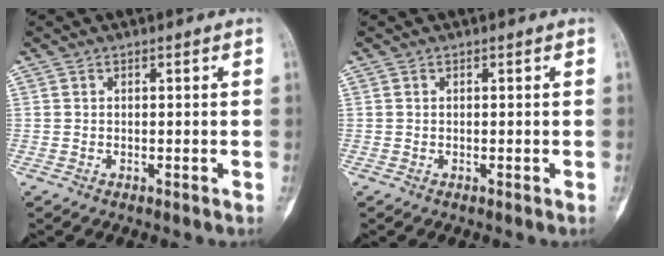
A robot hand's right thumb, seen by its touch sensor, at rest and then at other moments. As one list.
[{"total": 0.0}]